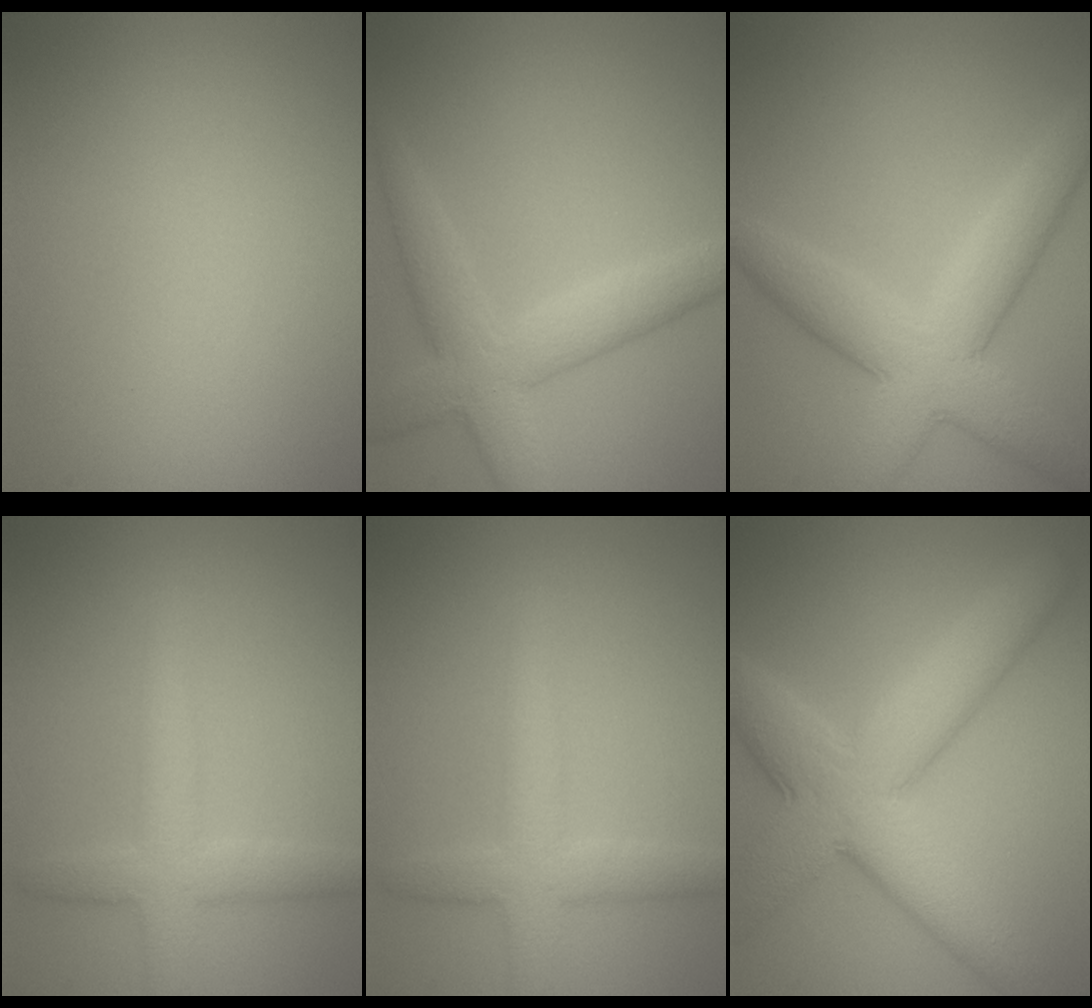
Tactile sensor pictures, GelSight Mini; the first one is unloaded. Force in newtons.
{"total": 4.9, "press": 4.8, "slide": 0.2}
{"total": 6.8, "press": 6.8, "slide": 0.3}
{"total": 3.7, "press": 3.7, "slide": 0.2}
{"total": 3.7, "press": 3.7, "slide": 0.2}
{"total": 8.8, "press": 8.8, "slide": 0.1}